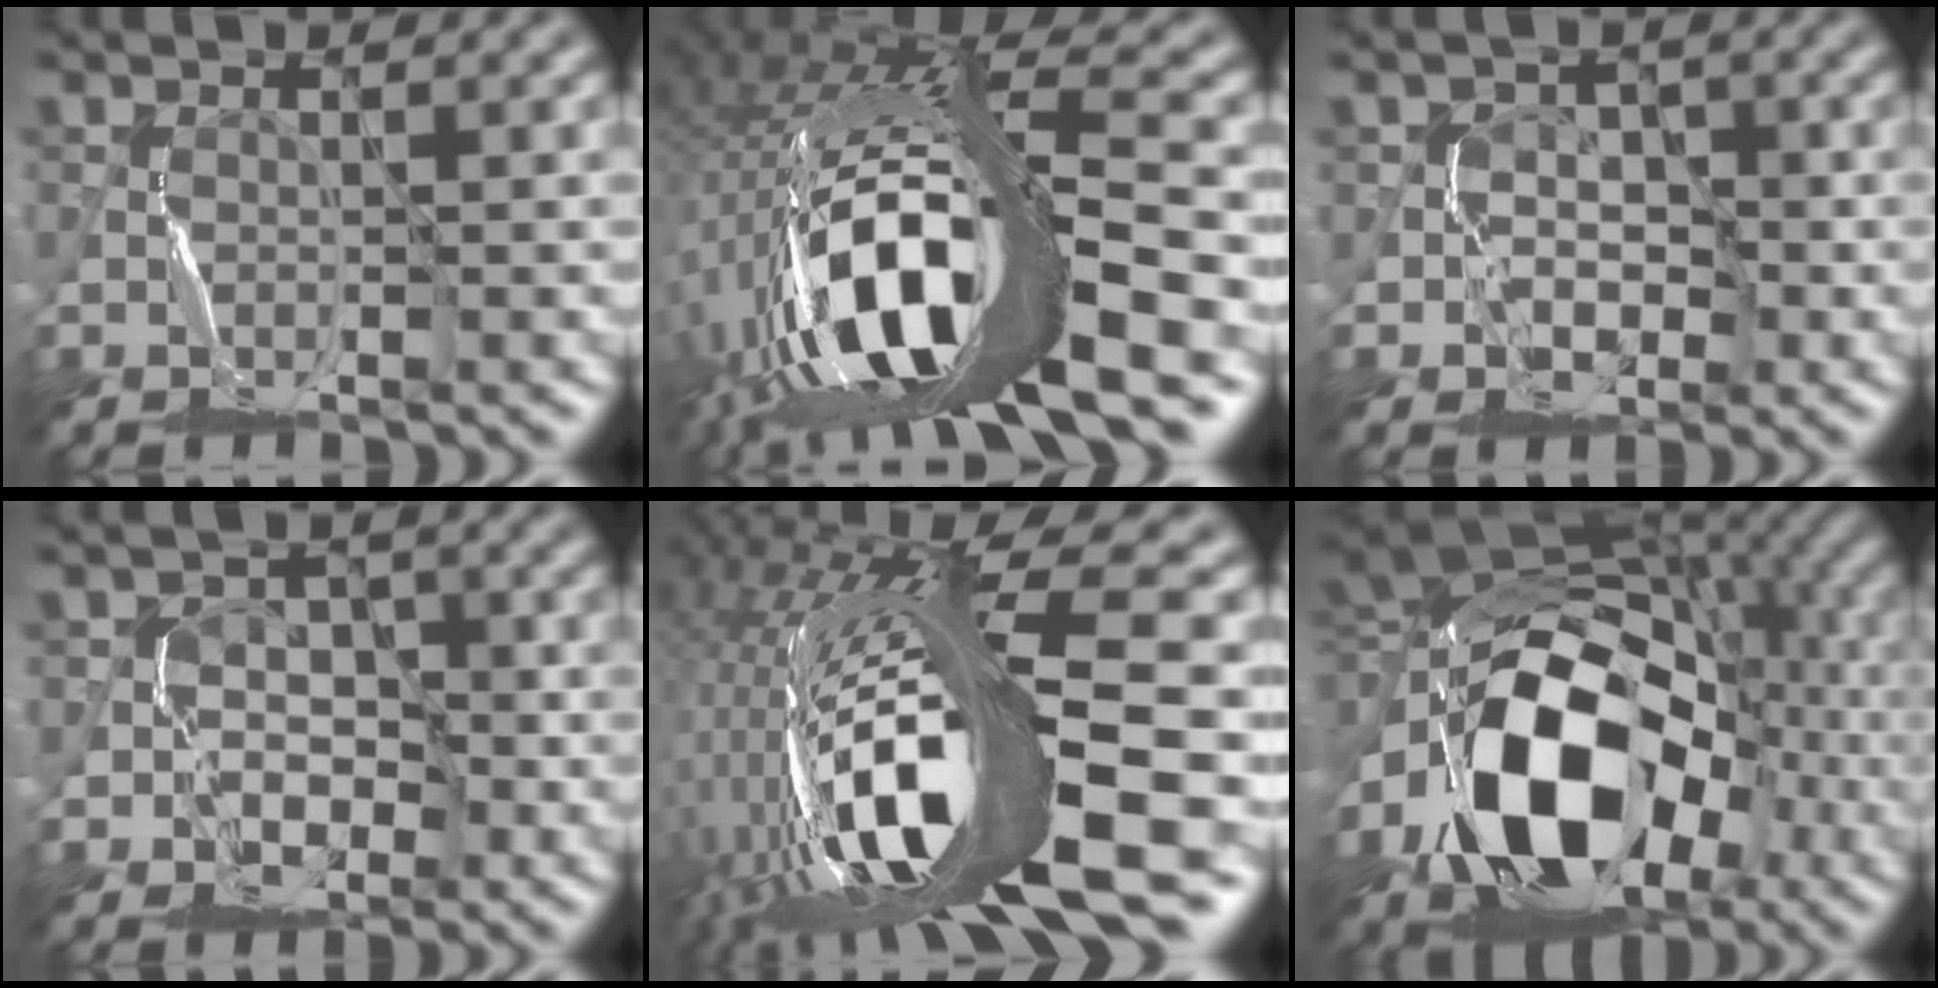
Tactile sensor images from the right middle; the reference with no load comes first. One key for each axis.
{"total": 15.5, "fx": -4.8, "fy": 4.8, "fz": 14.0, "tx": -0.268, "ty": 0.018, "tz": -0.075}
{"total": 3.3, "fx": -1.0, "fy": 3.0, "fz": 1.0, "tx": 0.008, "ty": 0.007, "tz": -0.023}
{"total": 4.3, "fx": -1.4, "fy": 3.9, "fz": 1.1, "tx": 0.012, "ty": 0.010, "tz": -0.035}
{"total": 18.2, "fx": -4.9, "fy": 5.4, "fz": 16.7, "tx": -0.320, "ty": 0.003, "tz": -0.082}
{"total": 16.2, "fx": -4.9, "fy": 10.3, "fz": 11.5, "tx": -0.187, "ty": -0.003, "tz": -0.097}